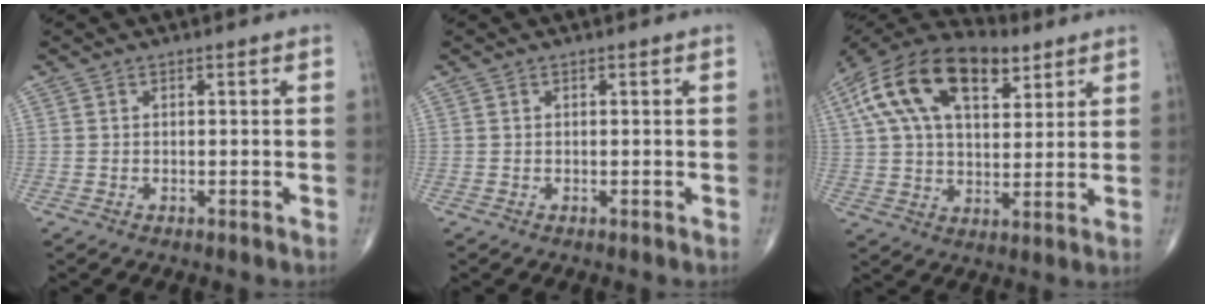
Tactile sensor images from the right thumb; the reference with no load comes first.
{"total": 0.0}
{"total": 21.4, "force": [9.7, 11.2, 15.4], "torque": [-0.275, 0.008, 0.166]}